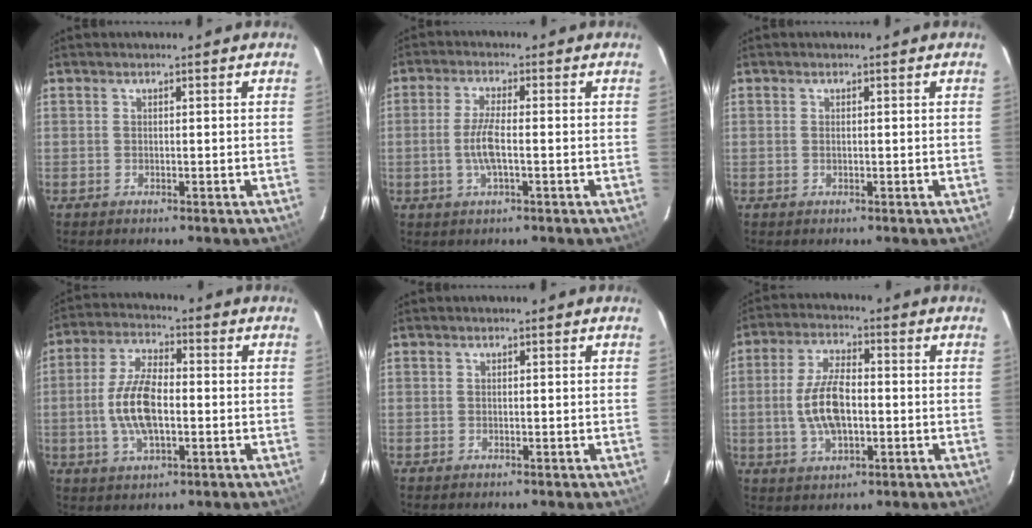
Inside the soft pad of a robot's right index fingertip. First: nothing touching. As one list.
[{"total": 5.4, "force": [-1.1, 1.0, 5.2], "torque": [-0.106, -0.002, -0.021]}, {"total": 0.6, "force": [0.1, 0.3, 0.5], "torque": [-0.011, 0.001, 0.001]}, {"total": 10.7, "force": [-1.6, 4.7, 9.5], "torque": [-0.195, 0.006, -0.029]}, {"total": 0.0}, {"total": 9.9, "force": [-1.2, 4.7, 8.7], "torque": [-0.176, 0.005, -0.020]}]